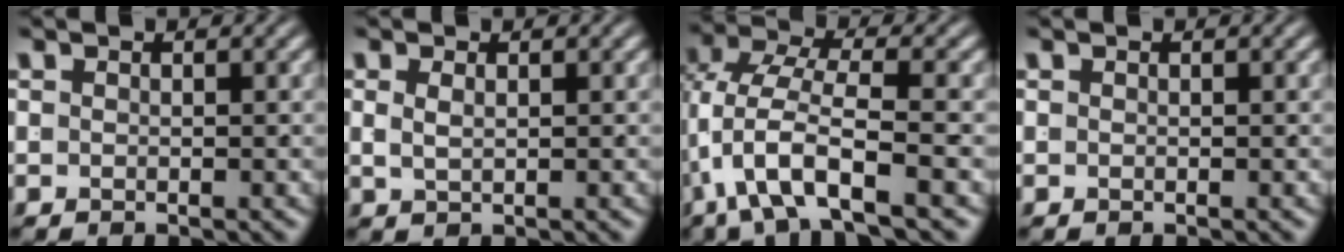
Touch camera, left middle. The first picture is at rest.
{"total": 0.9, "force": [0.4, -0.5, 0.7], "torque": [-0.007, -0.007, 0.019]}
{"total": 5.4, "force": [-1.2, 2.1, 4.8], "torque": [-0.111, -0.015, -0.012]}
{"total": 0.0}